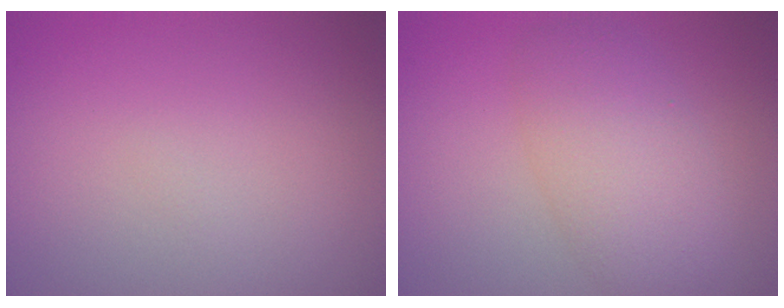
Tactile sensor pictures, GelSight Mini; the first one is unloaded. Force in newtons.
{"total": 5.2, "press": 5.2, "slide": 0.2}